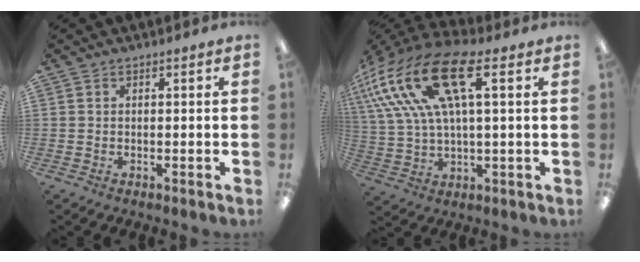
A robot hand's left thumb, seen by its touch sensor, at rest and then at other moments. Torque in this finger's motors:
{"motor_torque": [2.51, 2.50, 1.85, -0.93, 0.50]}